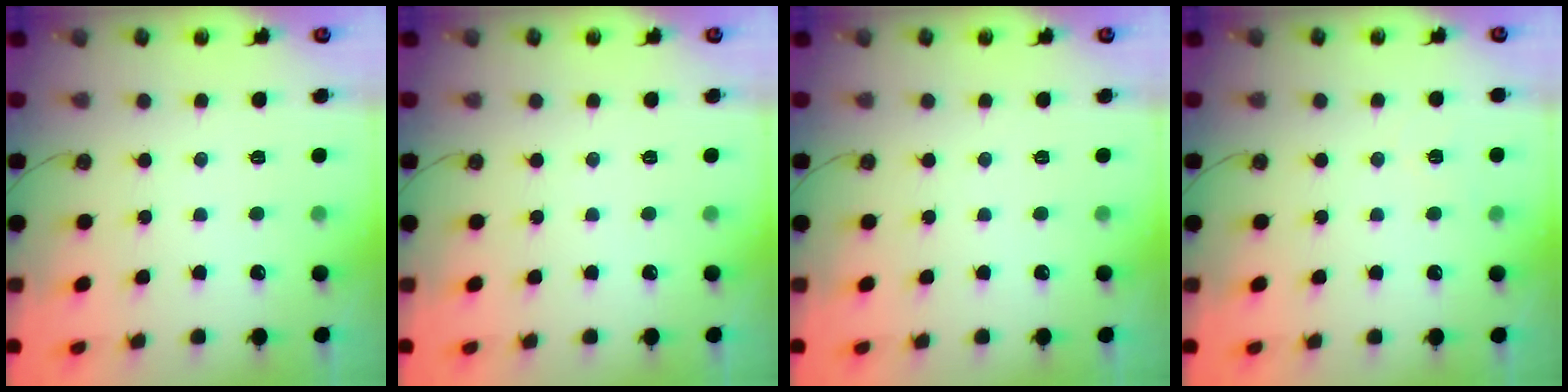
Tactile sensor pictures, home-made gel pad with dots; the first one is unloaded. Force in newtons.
{"total": 0.0}
{"total": 0.0}
{"total": 10.2, "press": 3.5, "slide": 9.6}